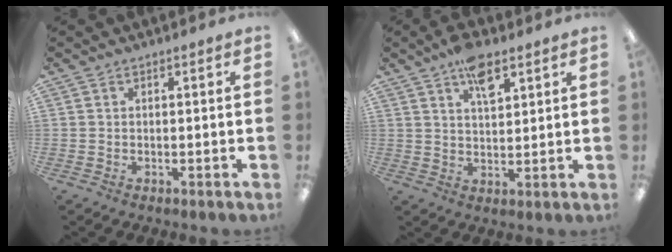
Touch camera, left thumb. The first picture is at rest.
{"total": 7.8, "force": [4.9, 3.3, 5.1], "torque": [-0.079, -0.020, 0.083]}